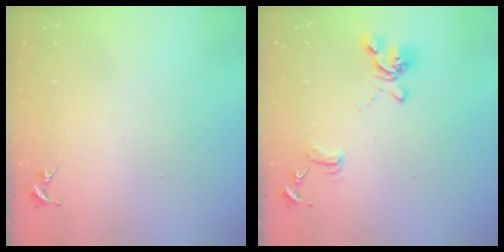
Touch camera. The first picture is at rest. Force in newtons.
{"total": 13.1, "press": 13.0, "slide": 1.2}